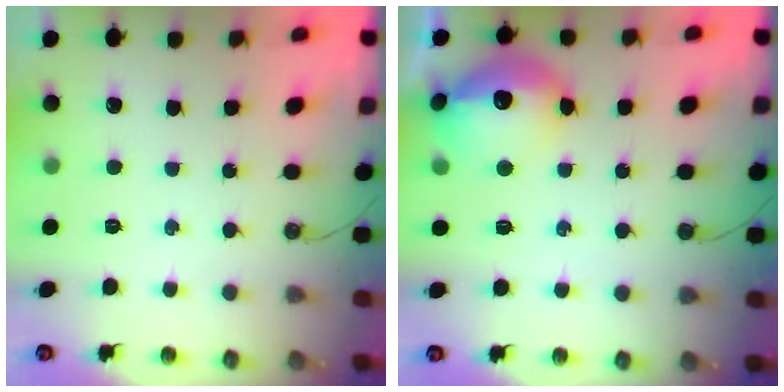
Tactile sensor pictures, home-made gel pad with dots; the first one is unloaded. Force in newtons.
{"total": 15.8, "press": 15.8, "slide": 1.1}